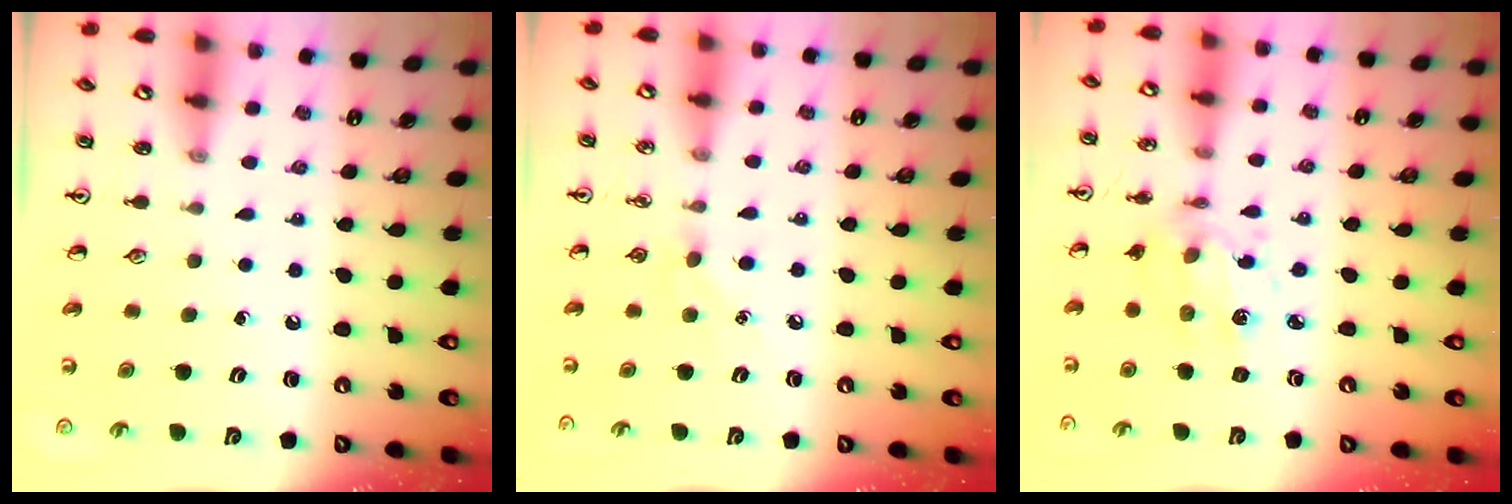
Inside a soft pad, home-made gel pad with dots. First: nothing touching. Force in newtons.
{"total": 4.4, "press": 4.4, "slide": 0.7}
{"total": 7.5, "press": 7.4, "slide": 1.6}